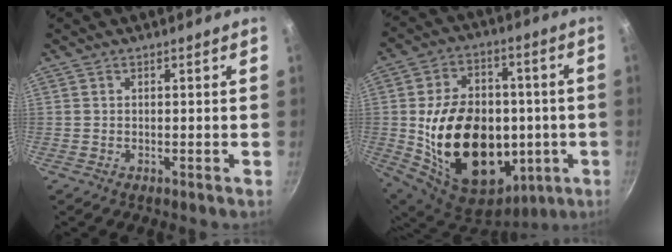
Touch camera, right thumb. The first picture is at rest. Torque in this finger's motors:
{"motor_torque": [-1.11, 2.68, 2.21, -0.57, 0.29]}